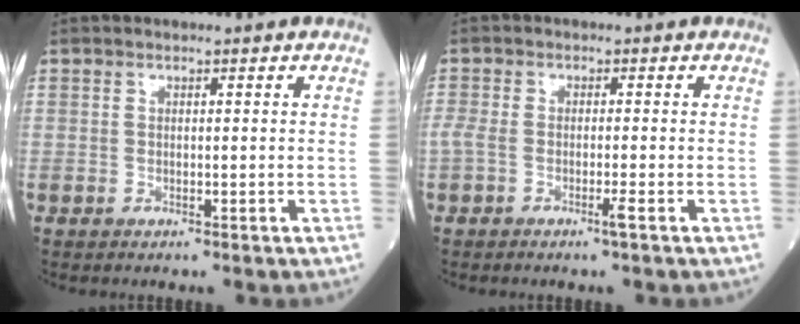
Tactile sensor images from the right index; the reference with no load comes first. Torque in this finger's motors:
{"motor_torque": [1.17, -0.27, 0.56, 0.21]}